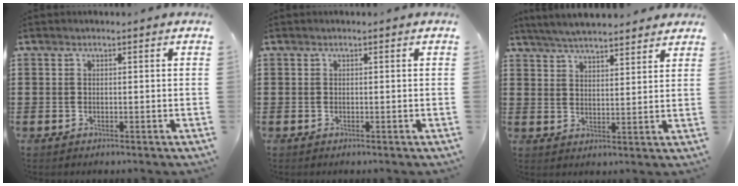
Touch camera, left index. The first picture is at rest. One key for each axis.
{"total": 0.0}
{"total": 5.1, "fx": 5.0, "fy": 0.2, "fz": 1.3, "tx": -0.041, "ty": -0.015, "tz": 0.090}